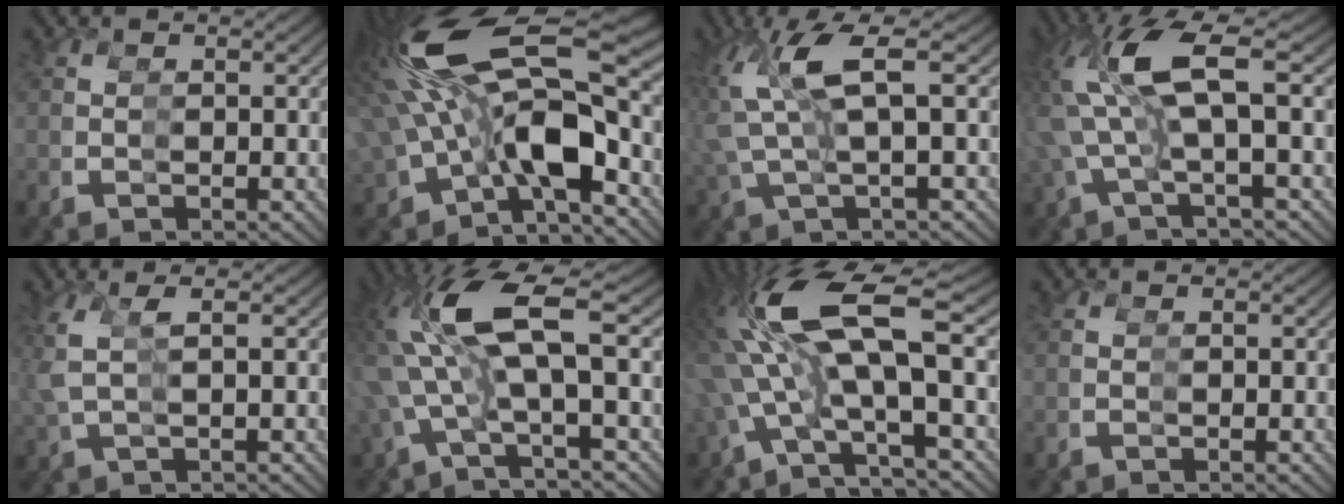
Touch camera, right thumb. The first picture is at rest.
{"total": 12.7, "force": [2.4, 6.7, 10.5], "torque": [-0.232, 0.018, 0.043]}
{"total": 3.6, "force": [2.2, 0.6, 2.8], "torque": [-0.091, 0.027, 0.034]}
{"total": 6.9, "force": [2.2, 3.1, 5.8], "torque": [-0.146, 0.023, 0.041]}
{"total": 1.8, "force": [1.5, -0.8, -0.5], "torque": [-0.018, 0.021, 0.027]}
{"total": 7.6, "force": [1.3, 3.3, 6.7], "torque": [-0.160, 0.023, 0.032]}
{"total": 10.0, "force": [1.7, 5.2, 8.4], "torque": [-0.211, 0.016, 0.038]}
{"total": 0.0}